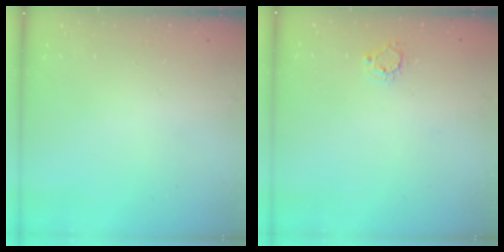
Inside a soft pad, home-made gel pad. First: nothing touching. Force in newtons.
{"total": 4.4, "press": 4.4, "slide": 0.4}